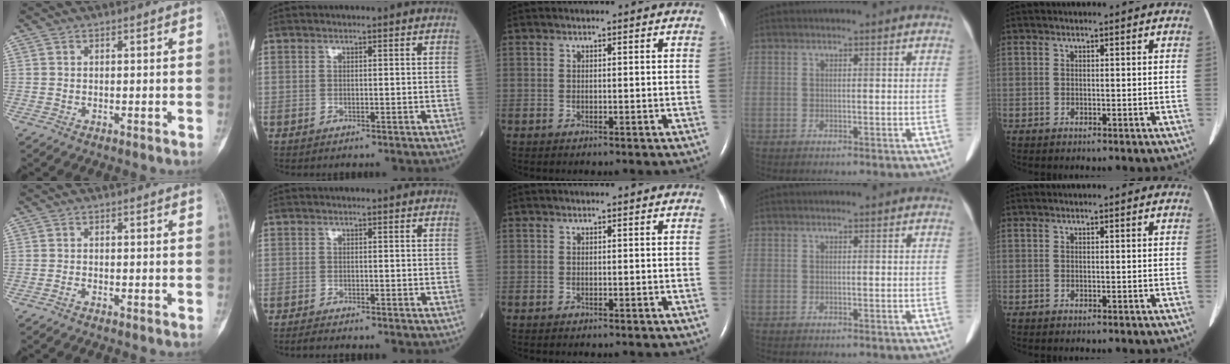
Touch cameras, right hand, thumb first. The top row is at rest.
{"thumb": {"total": 0.6, "force": [-0.5, 0.1, 0.3], "torque": [-0.010, 0.001, -0.012]}, "index": {"total": 1.3, "force": [-1.2, -0.4, 0.4], "torque": [-0.019, -0.007, -0.023]}}